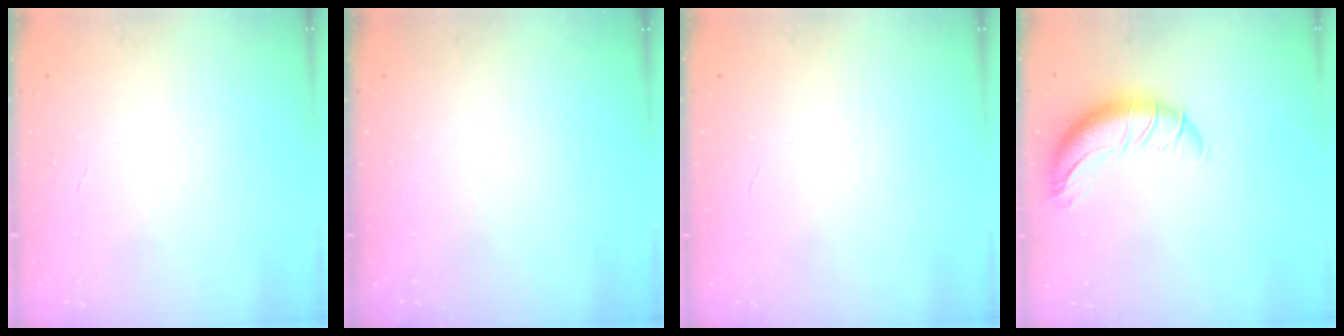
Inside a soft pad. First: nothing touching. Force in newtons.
{"total": 0.0}
{"total": 0.0}
{"total": 10.9, "press": 10.4, "slide": 3.0}